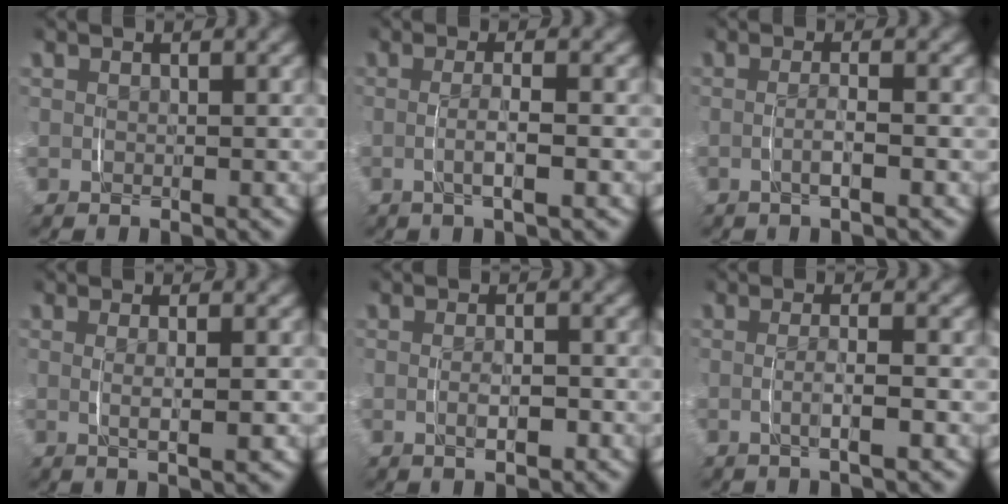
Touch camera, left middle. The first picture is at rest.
{"total": 2.4, "force": [-0.6, 0.1, 2.3], "torque": [-0.041, -0.001, -0.010]}
{"total": 1.7, "force": [-0.6, -0.1, 1.5], "torque": [-0.027, -0.002, -0.011]}
{"total": 2.3, "force": [0.1, 0.1, 2.3], "torque": [-0.037, -0.003, 0.005]}
{"total": 2.0, "force": [-0.5, 0.7, 1.8], "torque": [-0.027, 0.000, -0.007]}
{"total": 2.2, "force": [-0.7, 0.0, 2.1], "torque": [-0.034, -0.001, -0.011]}